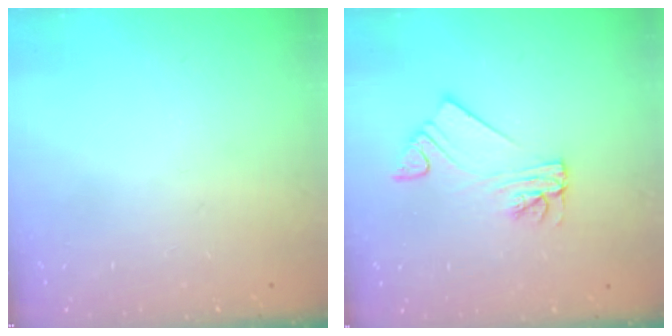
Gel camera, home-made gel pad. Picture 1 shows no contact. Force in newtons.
{"total": 4.5, "press": 4.5, "slide": 0.3}